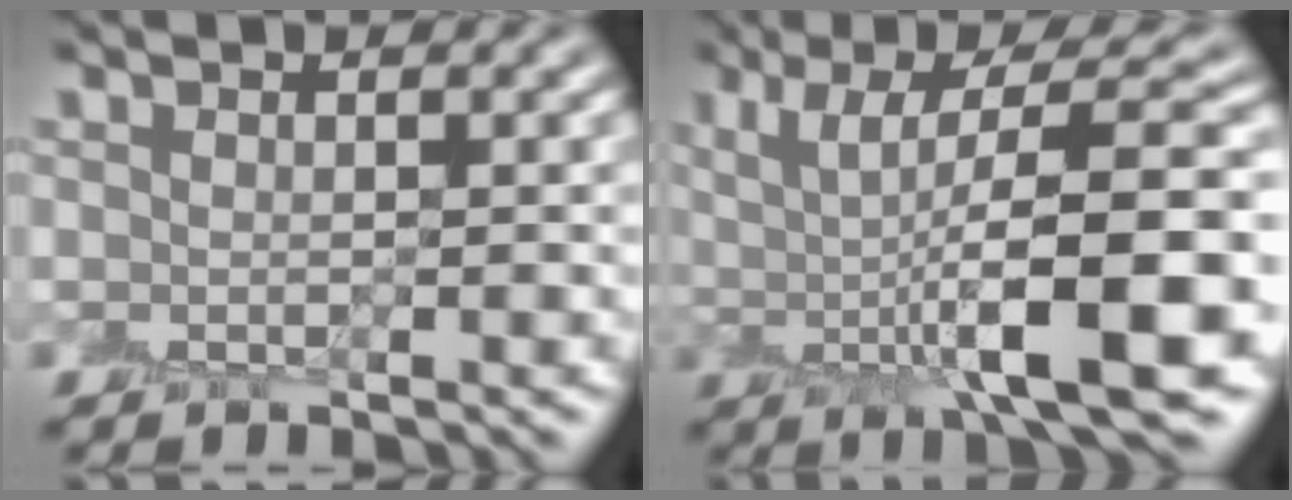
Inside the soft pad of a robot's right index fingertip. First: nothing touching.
{"total": 10.9, "force": [0.3, 2.6, 10.5], "torque": [-0.157, 0.009, 0.010]}